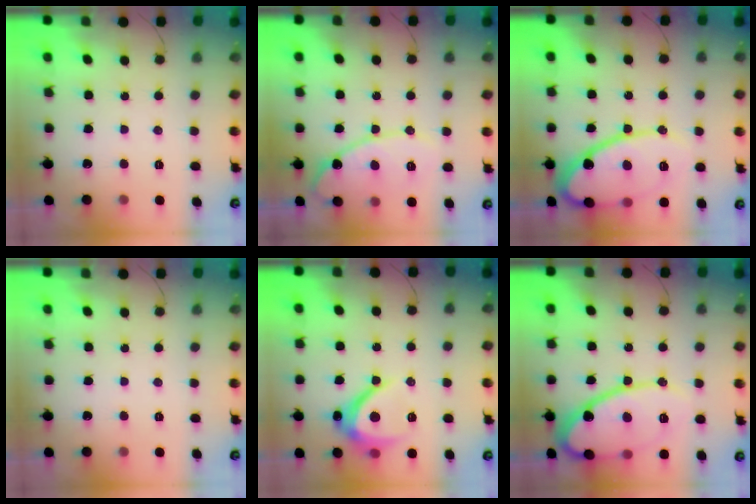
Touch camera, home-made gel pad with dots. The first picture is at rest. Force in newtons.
{"total": 13.2, "press": 13.1, "slide": 0.9}
{"total": 18.7, "press": 18.6, "slide": 1.3}
{"total": 0.0}
{"total": 10.2, "press": 10.2, "slide": 0.8}
{"total": 18.7, "press": 18.6, "slide": 1.3}